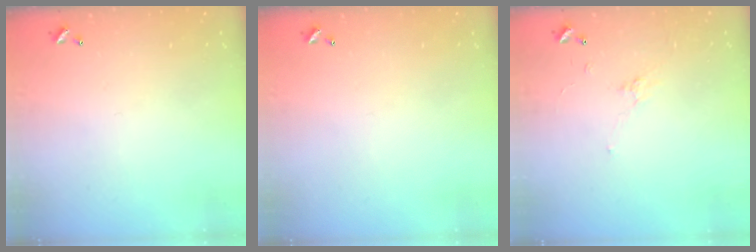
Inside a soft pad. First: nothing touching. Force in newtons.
{"total": 0.0}
{"total": 1.3, "press": 1.3, "slide": 0.3}